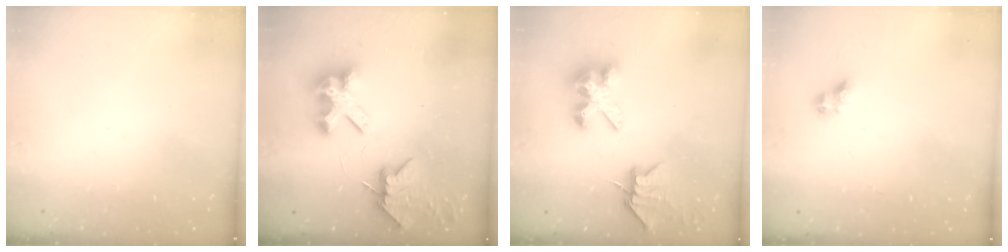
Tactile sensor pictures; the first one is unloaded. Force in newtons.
{"total": 8.0, "press": 8.0, "slide": 1.1}
{"total": 7.0, "press": 6.9, "slide": 0.6}
{"total": 5.1, "press": 5.0, "slide": 0.4}